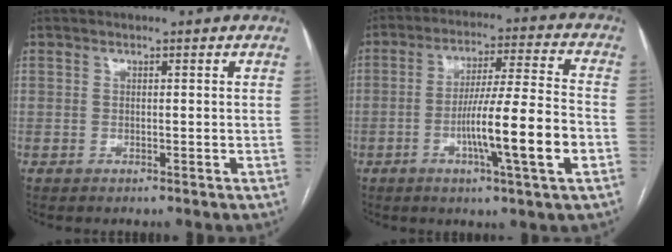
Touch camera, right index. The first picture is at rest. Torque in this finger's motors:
{"motor_torque": [1.70, -0.44, 0.94, 0.21]}